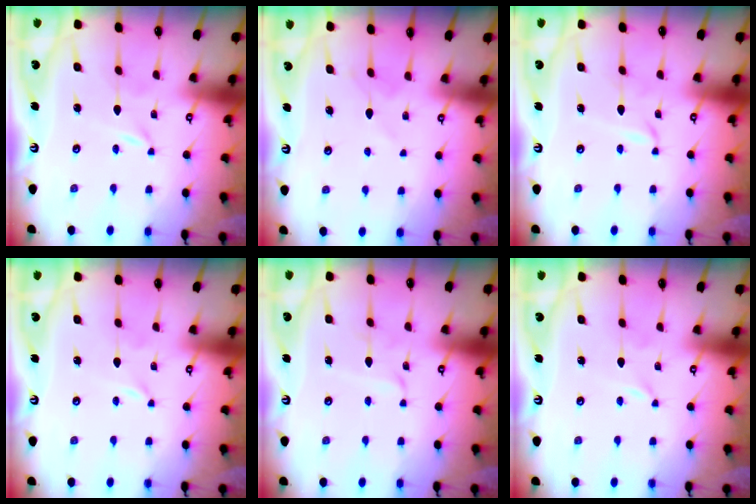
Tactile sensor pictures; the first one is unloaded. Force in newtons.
{"total": 4.6, "press": 4.6, "slide": 0.6}
{"total": 1.9, "press": 1.9, "slide": 0.2}
{"total": 0.0}
{"total": 2.6, "press": 2.6, "slide": 0.1}
{"total": 0.0}